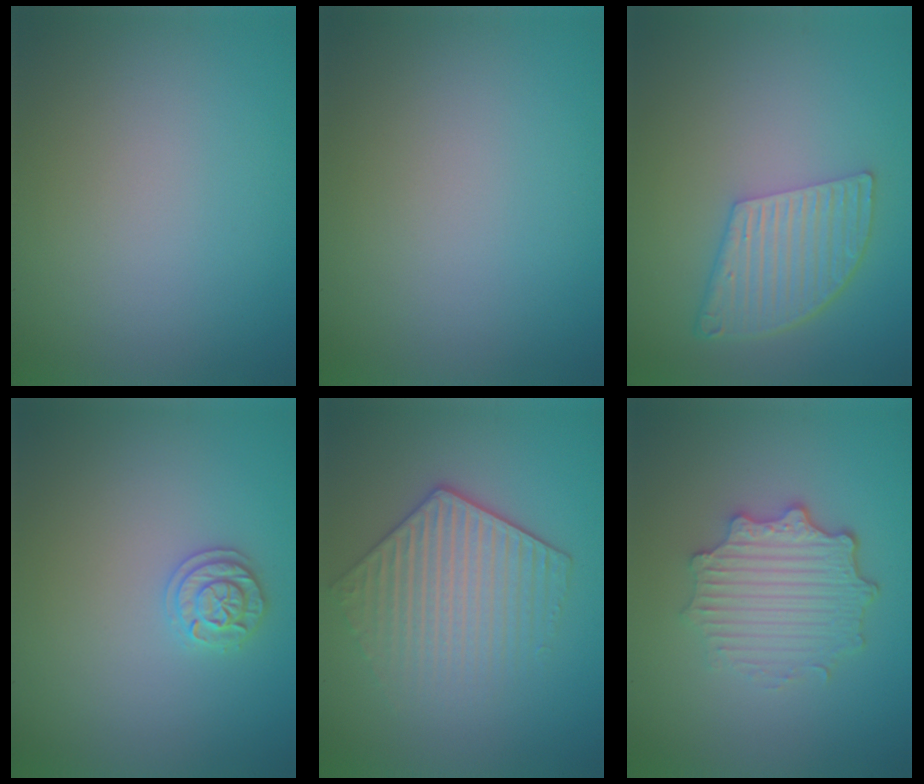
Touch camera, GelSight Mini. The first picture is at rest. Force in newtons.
{"total": 0.0}
{"total": 5.6, "press": 4.3, "slide": 3.6}
{"total": 1.9, "press": 1.9, "slide": 0.2}
{"total": 4.6, "press": 3.8, "slide": 2.6}
{"total": 4.9, "press": 3.7, "slide": 3.2}